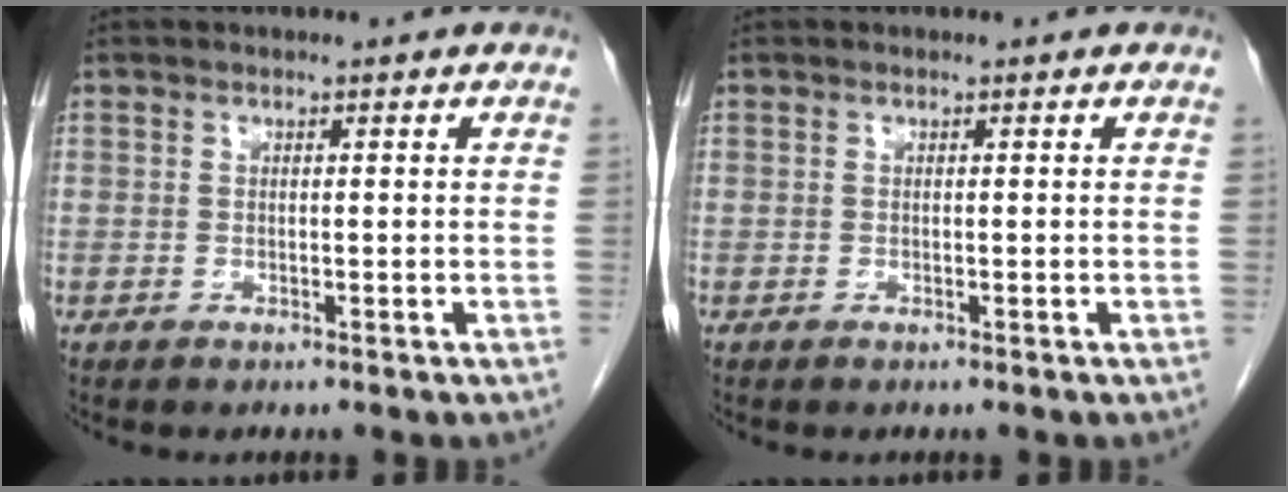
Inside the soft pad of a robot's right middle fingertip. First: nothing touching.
{"total": 0.0}